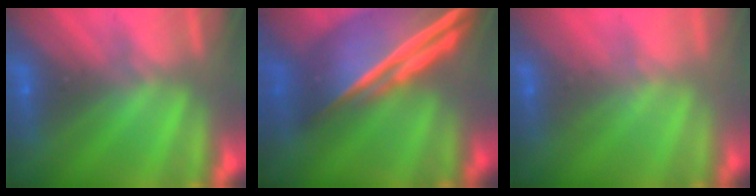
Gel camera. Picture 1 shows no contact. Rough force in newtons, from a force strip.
{"total": 7.0}
{"total": 2.1}